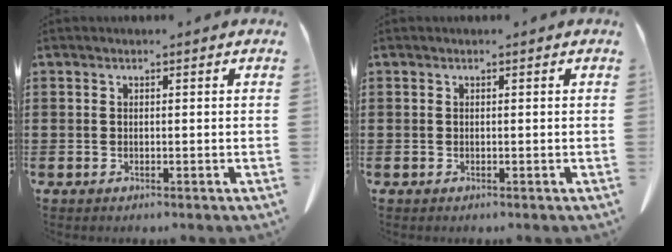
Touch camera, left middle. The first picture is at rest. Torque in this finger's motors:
{"motor_torque": [-0.05, 0.05, -0.01, 0.00]}